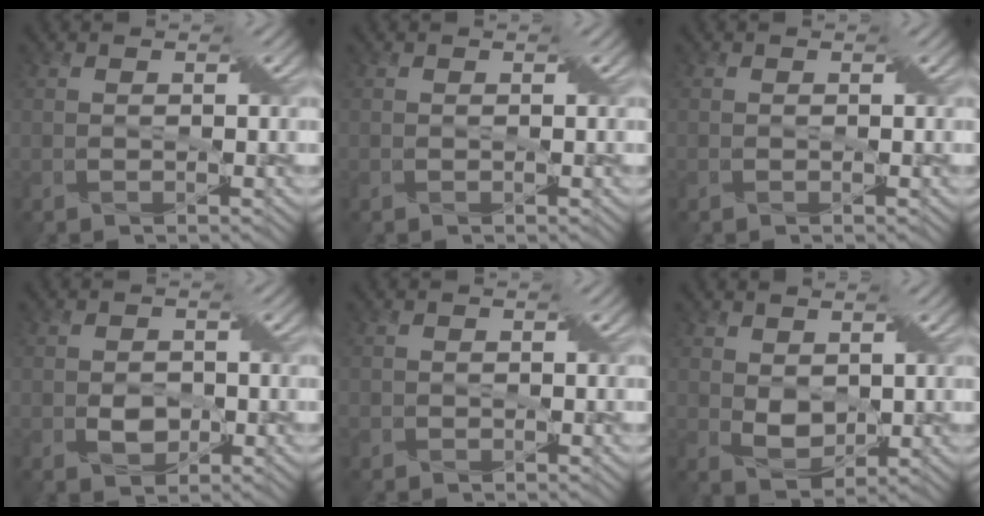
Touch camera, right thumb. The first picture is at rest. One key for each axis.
{"total": 0.0}
{"total": 0.0}
{"total": 2.2, "fx": -0.7, "fy": 1.7, "fz": 1.2, "tx": -0.024, "ty": -0.001, "tz": -0.011}
{"total": 0.9, "fx": -0.4, "fy": 0.8, "fz": -0.1, "tx": -0.001, "ty": -0.001, "tz": -0.006}
{"total": 3.2, "fx": 0.9, "fy": 2.3, "fz": 2.0, "tx": -0.047, "ty": -0.005, "tz": 0.023}